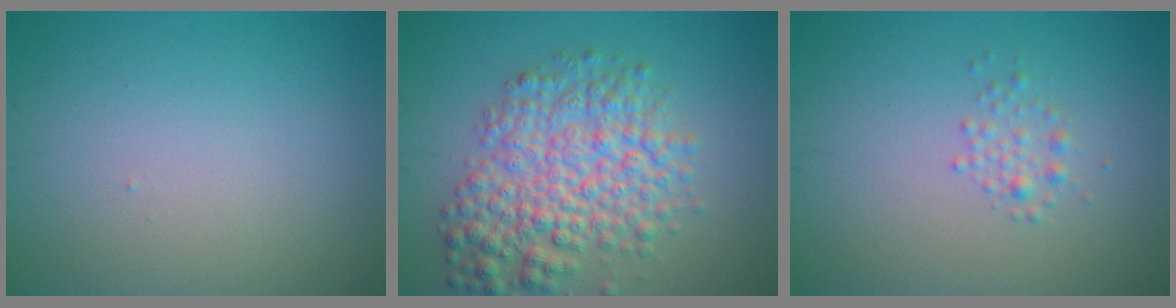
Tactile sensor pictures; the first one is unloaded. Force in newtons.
{"total": 7.1, "press": 7.1, "slide": 0.2}
{"total": 1.4, "press": 1.4, "slide": 0.1}